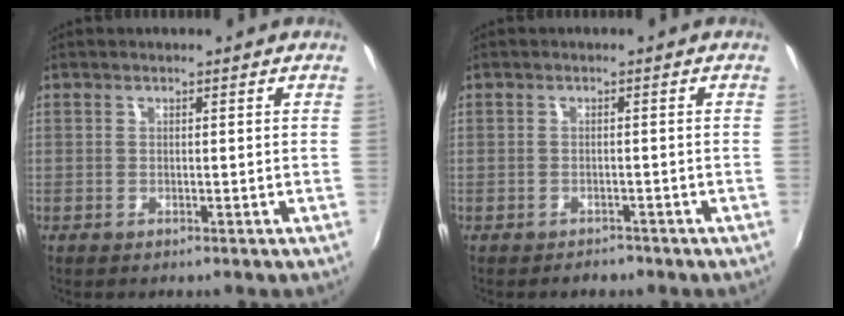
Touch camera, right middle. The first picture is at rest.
{"total": 2.1, "force": [-1.8, 0.8, 0.4], "torque": [-0.012, -0.007, -0.027]}